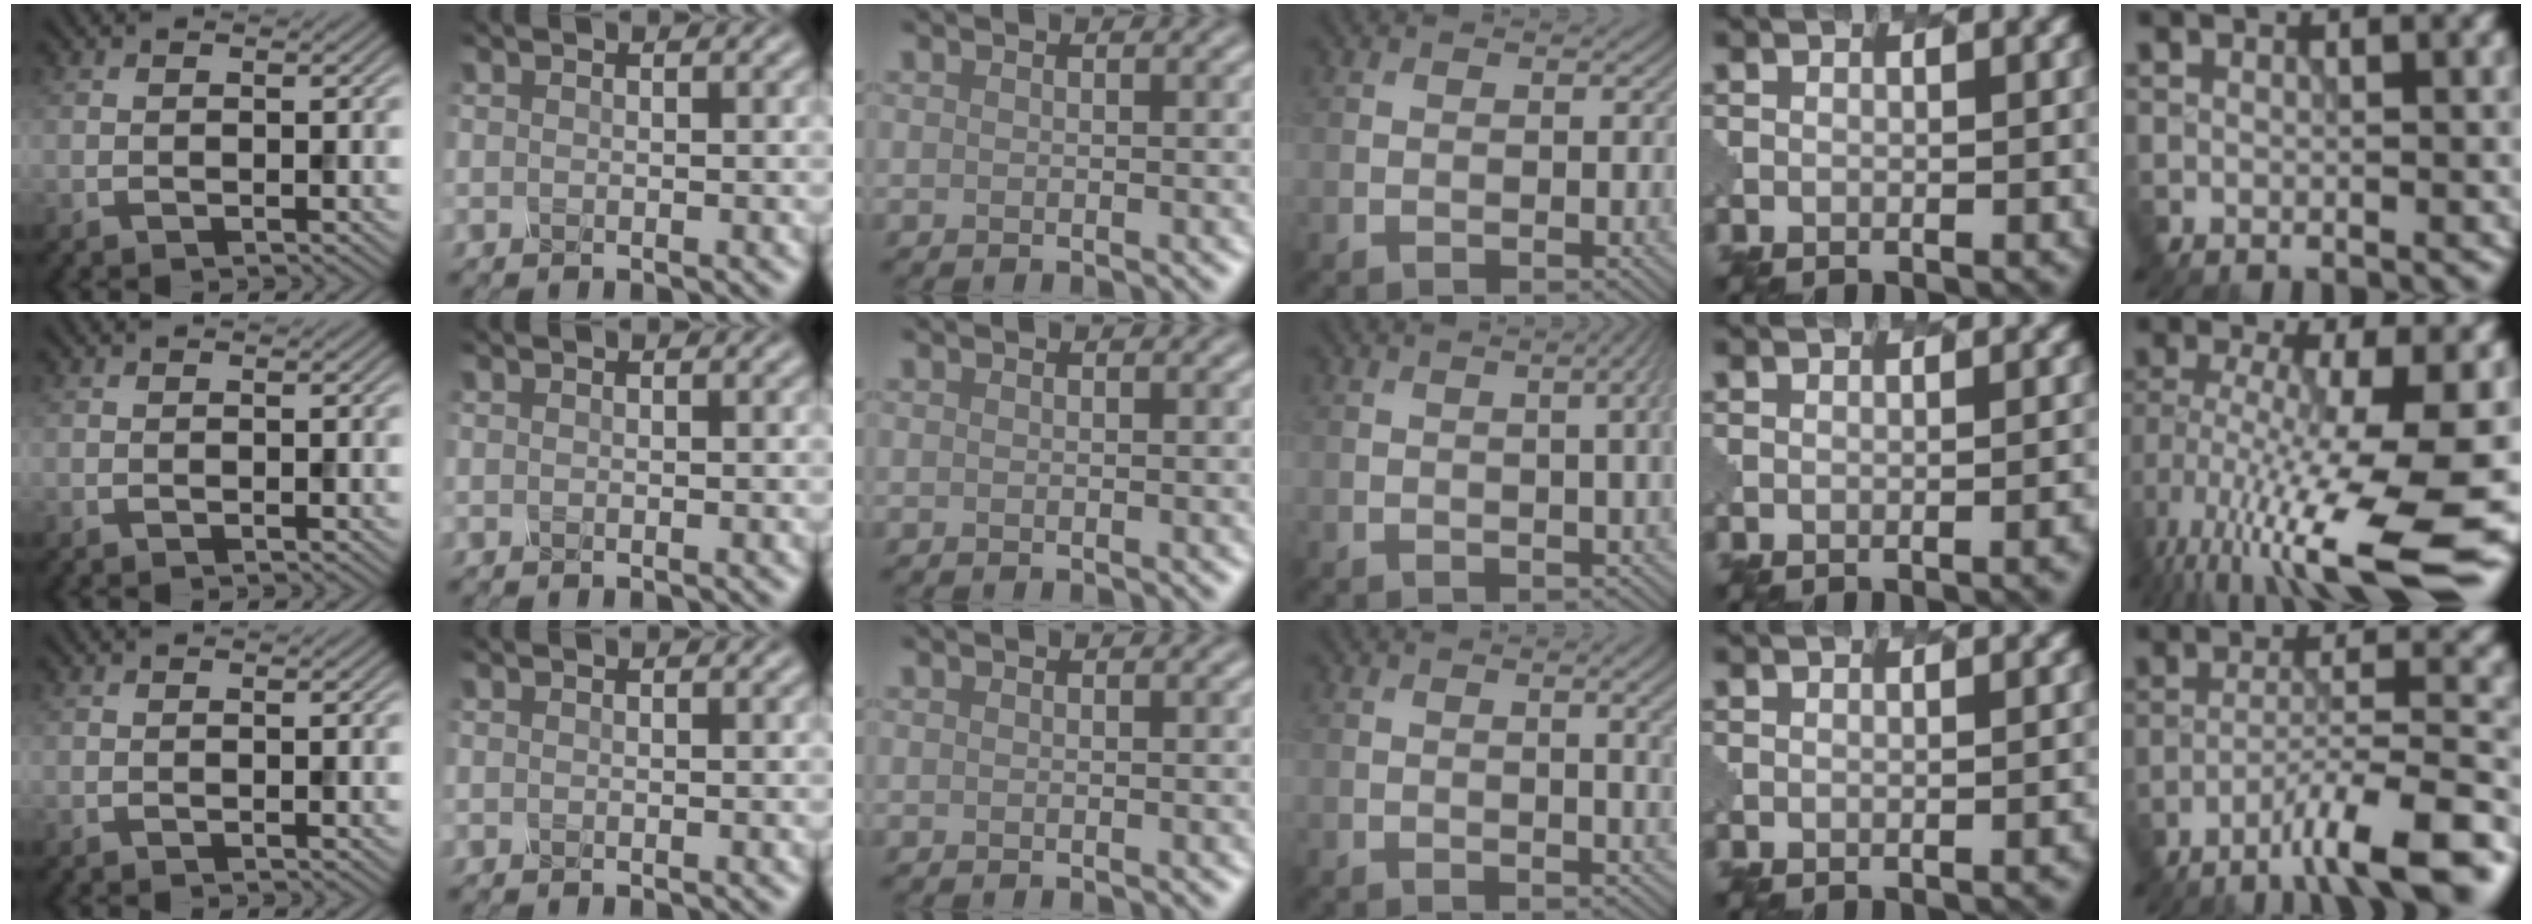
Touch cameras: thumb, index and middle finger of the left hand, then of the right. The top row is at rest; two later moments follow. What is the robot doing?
{"motion": "pour", "object": "mug"}